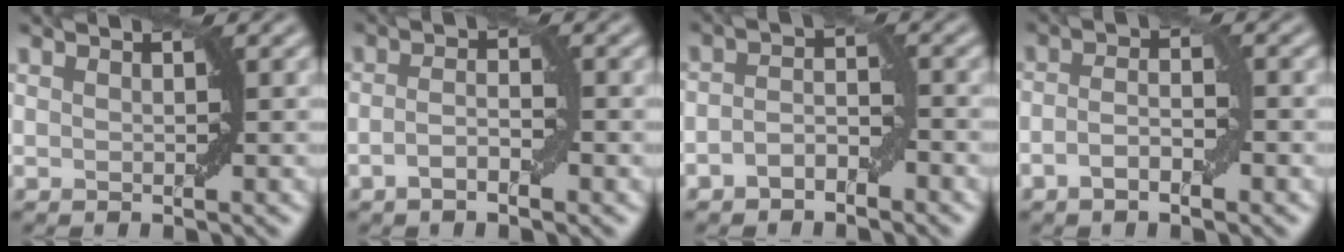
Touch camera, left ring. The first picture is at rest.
{"total": 2.2, "force": [-1.0, 0.6, 1.9], "torque": [-0.036, 0.003, -0.022]}
{"total": 2.3, "force": [-1.5, 1.2, 1.3], "torque": [-0.023, 0.011, -0.029]}
{"total": 2.8, "force": [-1.2, 0.9, 2.3], "torque": [-0.045, 0.002, -0.025]}